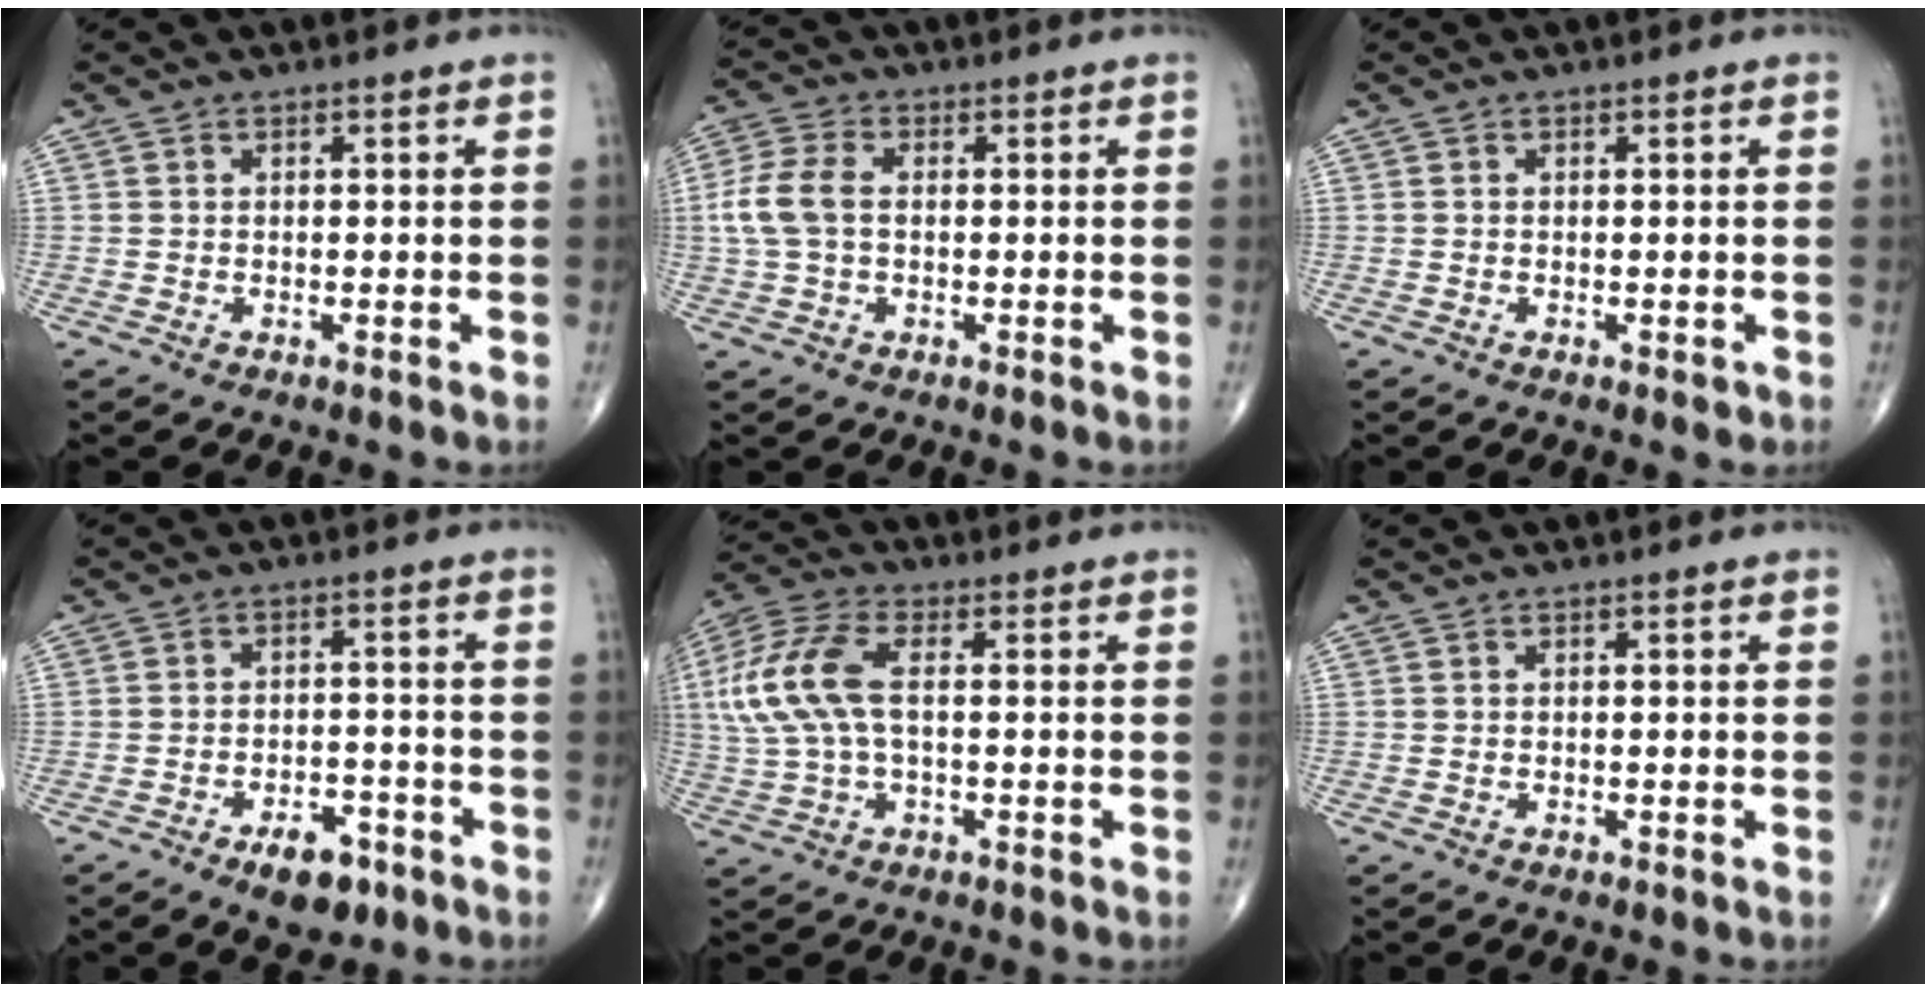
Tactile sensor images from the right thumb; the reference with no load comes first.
{"total": 7.3, "force": [0.2, 4.6, 5.6], "torque": [-0.138, 0.017, -0.001]}
{"total": 0.8, "force": [-0.2, 0.6, 0.6], "torque": [-0.004, -0.001, -0.002]}
{"total": 7.1, "force": [-4.2, 3.7, 4.2], "torque": [-0.045, 0.023, -0.061]}
{"total": 12.8, "force": [1.3, 6.2, 11.1], "torque": [-0.266, 0.023, 0.024]}
{"total": 0.0}